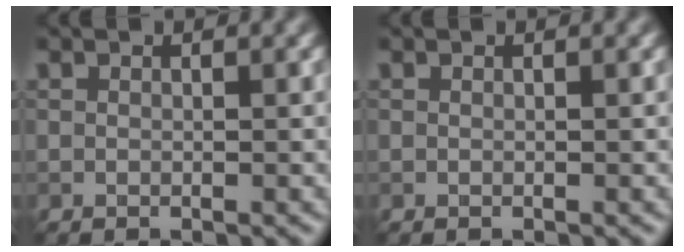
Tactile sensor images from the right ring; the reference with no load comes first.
{"total": 0.0}